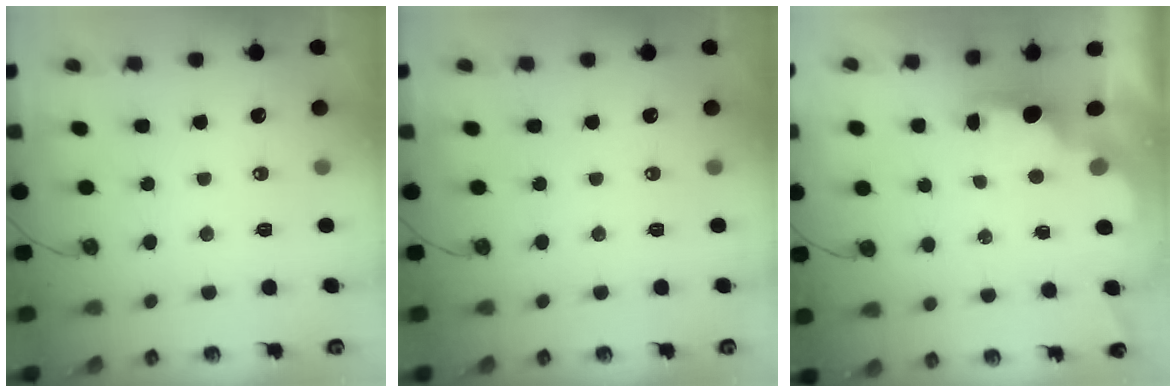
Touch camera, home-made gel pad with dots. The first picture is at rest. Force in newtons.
{"total": 0.0}
{"total": 2.2, "press": 2.0, "slide": 0.8}